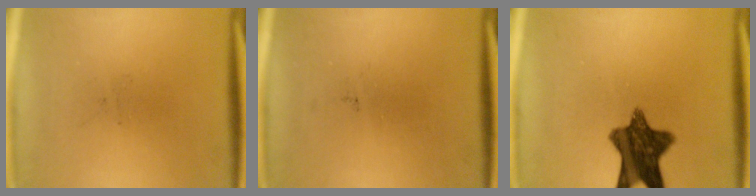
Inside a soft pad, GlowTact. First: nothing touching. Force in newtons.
{"total": 0.0}
{"total": 10.7}